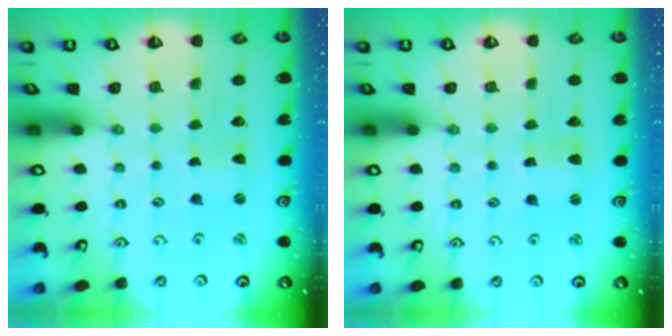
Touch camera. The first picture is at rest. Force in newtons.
{"total": 1.7, "press": 1.7, "slide": 0.4}